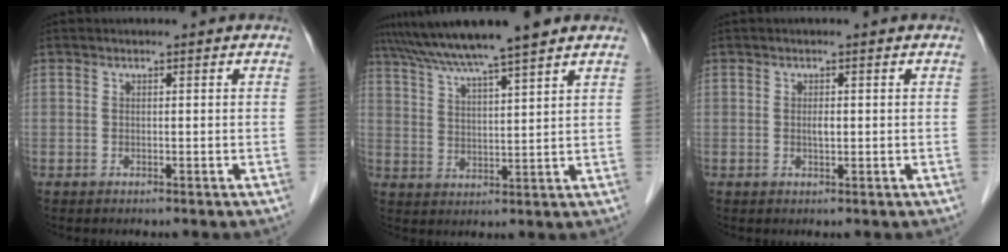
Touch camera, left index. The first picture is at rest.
{"total": 11.4, "force": [9.6, -0.7, 6.1], "torque": [-0.110, 0.024, 0.155]}
{"total": 1.1, "force": [0.1, 0.3, 1.0], "torque": [-0.020, -0.001, 0.003]}